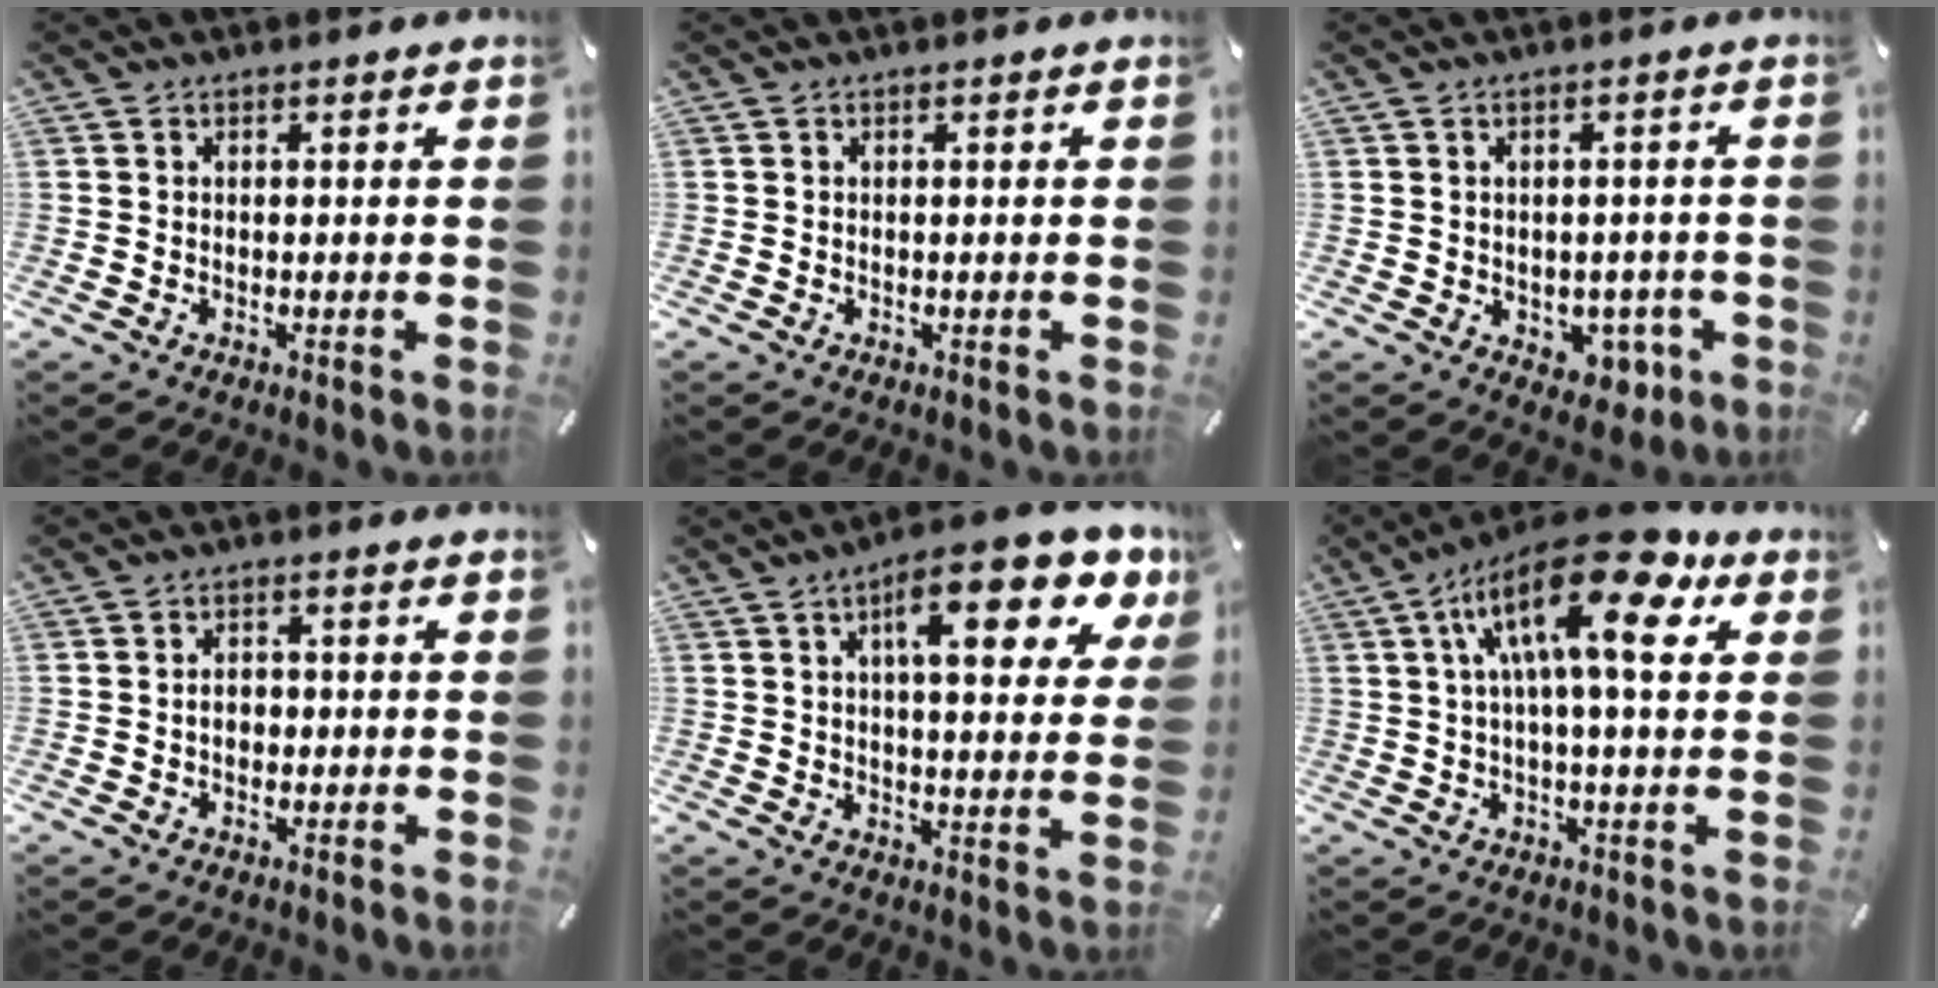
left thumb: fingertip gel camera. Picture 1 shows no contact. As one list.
[{"total": 0.0}, {"total": 4.6, "force": [-0.6, 3.9, 2.3], "torque": [-0.021, 0.001, -0.012]}, {"total": 2.8, "force": [-0.5, 2.0, 1.9], "torque": [-0.037, 0.007, -0.011]}, {"total": 15.1, "force": [7.4, 5.5, 11.9], "torque": [-0.170, -0.026, 0.113]}, {"total": 18.0, "force": [6.2, 6.1, 15.8], "torque": [-0.281, -0.029, 0.098]}]